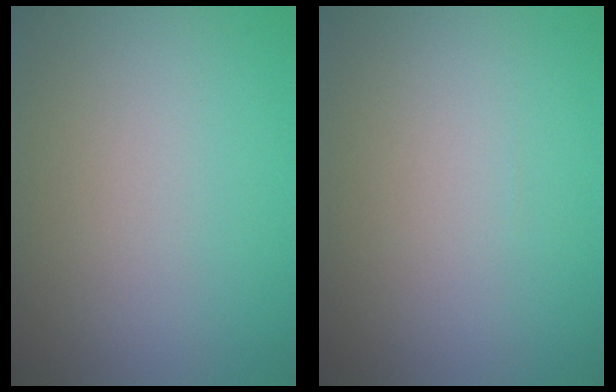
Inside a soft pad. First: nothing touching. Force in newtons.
{"total": 0.0}